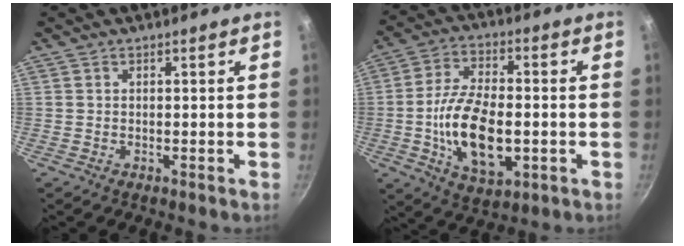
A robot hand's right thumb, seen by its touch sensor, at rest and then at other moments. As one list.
[{"total": 16.0, "force": [-2.6, 8.3, 13.4], "torque": [-0.235, 0.012, -0.045]}]